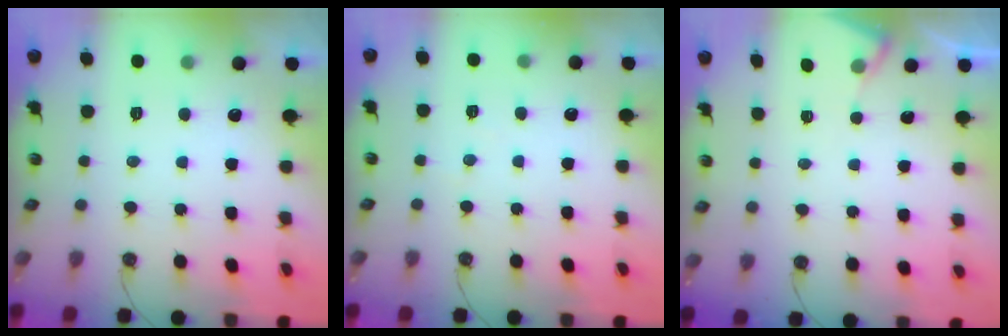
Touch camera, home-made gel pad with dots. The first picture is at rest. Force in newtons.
{"total": 2.2, "press": 2.2, "slide": 0.4}
{"total": 4.0, "press": 4.0, "slide": 0.4}